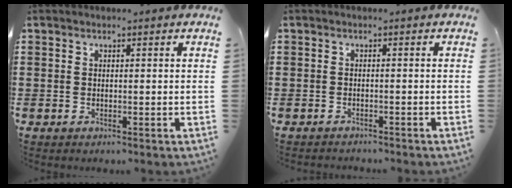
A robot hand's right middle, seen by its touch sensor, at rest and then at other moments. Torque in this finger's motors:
{"motor_torque": [-0.07, 0.07, -0.26, -0.06]}